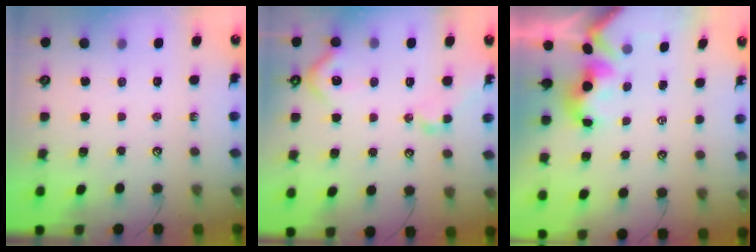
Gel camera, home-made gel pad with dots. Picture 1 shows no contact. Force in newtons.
{"total": 6.1, "press": 6.0, "slide": 1.2}
{"total": 1.7, "press": 1.5, "slide": 0.7}